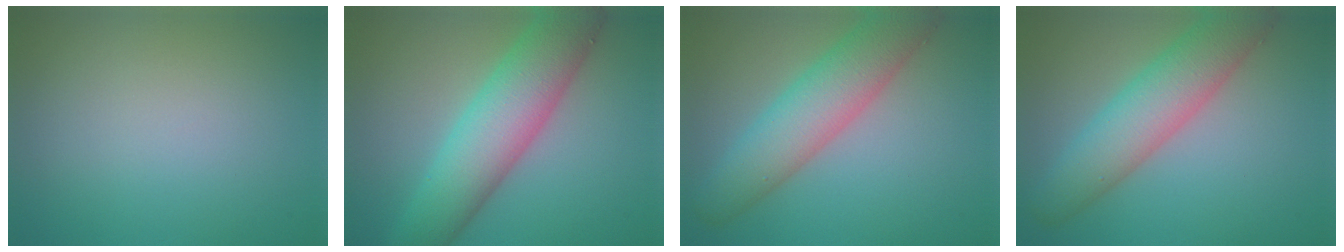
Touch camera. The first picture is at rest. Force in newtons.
{"total": 8.5, "press": 8.5, "slide": 0.2}
{"total": 6.9, "press": 6.8, "slide": 0.3}
{"total": 6.9, "press": 6.8, "slide": 0.3}